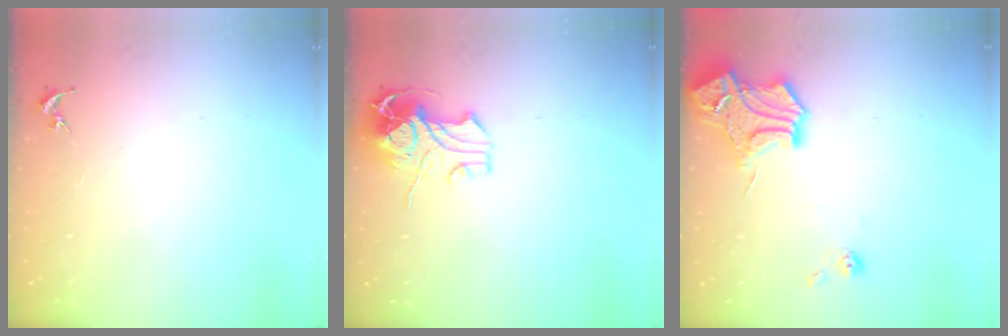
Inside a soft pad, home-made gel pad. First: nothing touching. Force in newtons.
{"total": 10.7, "press": 10.6, "slide": 1.8}
{"total": 15.5, "press": 15.4, "slide": 1.4}